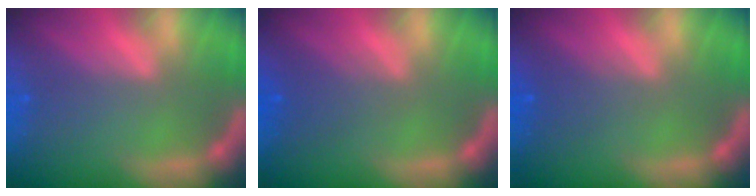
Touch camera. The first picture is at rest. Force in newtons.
{"total": 2.5}
{"total": 2.0}